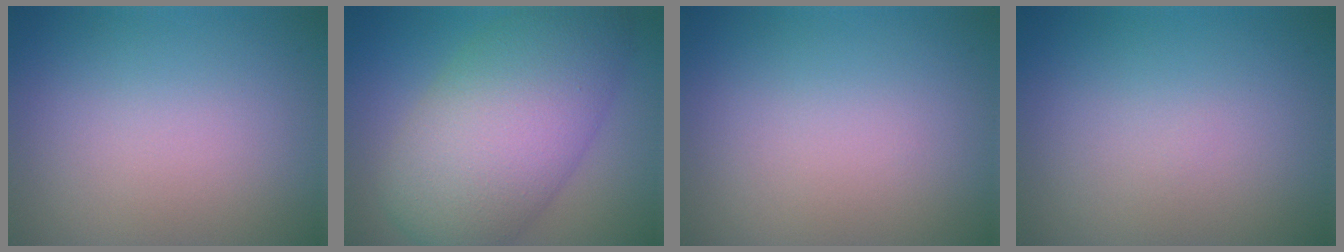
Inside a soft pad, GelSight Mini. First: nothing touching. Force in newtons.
{"total": 10.8, "press": 10.8, "slide": 0.3}
{"total": 0.0}
{"total": 0.0}